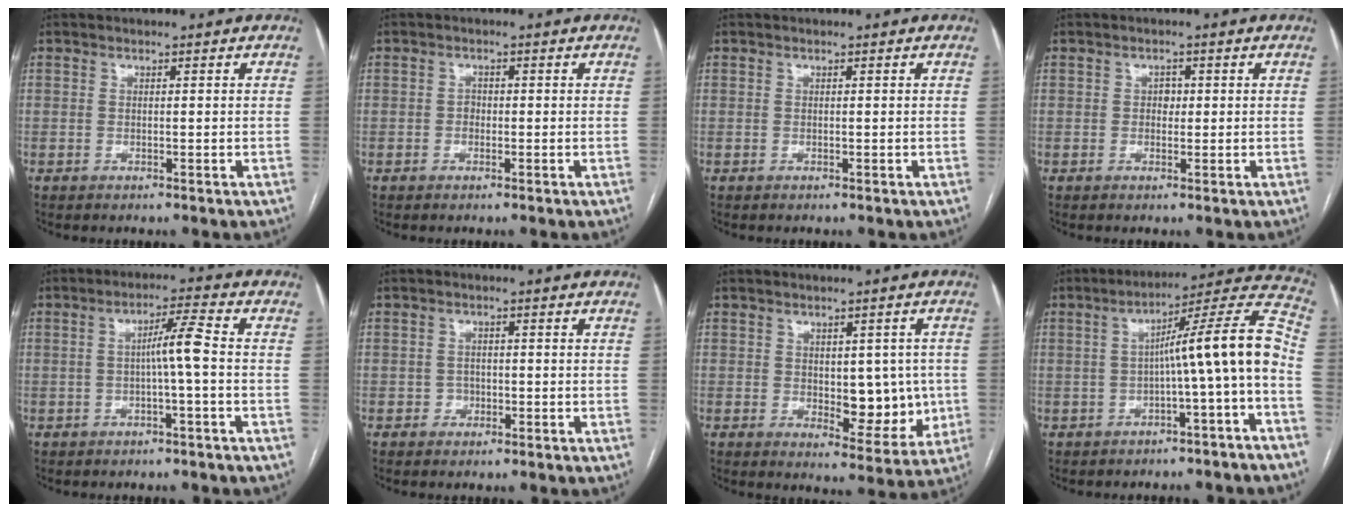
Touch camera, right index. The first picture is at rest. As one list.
[{"total": 1.1, "force": [-0.3, 0.9, 0.6], "torque": [-0.005, 0.004, -0.006]}, {"total": 0.0}, {"total": 1.4, "force": [0.1, 1.0, 0.9], "torque": [-0.008, 0.003, 0.001]}, {"total": 4.9, "force": [-0.6, -0.3, 4.9], "torque": [-0.082, 0.015, -0.009]}, {"total": 1.4, "force": [-0.7, 1.2, 0.2], "torque": [0.005, 0.007, -0.013]}, {"total": 8.6, "force": [-0.3, 4.4, 7.4], "torque": [-0.076, 0.004, 0.010]}, {"total": 12.8, "force": [-2.6, -0.9, 12.5], "torque": [-0.163, 0.039, -0.043]}]